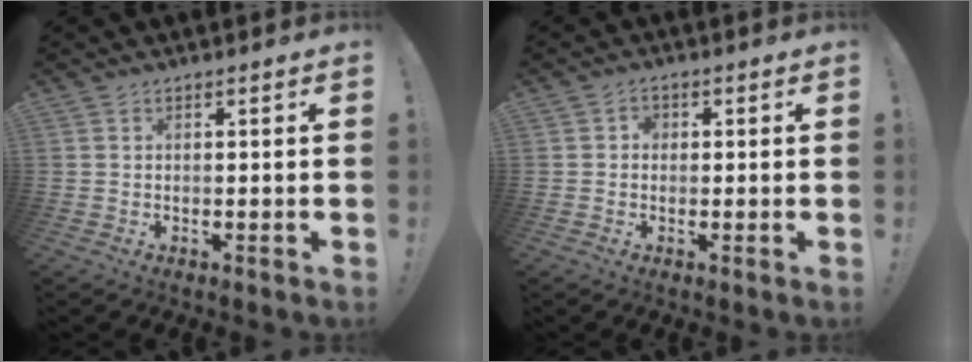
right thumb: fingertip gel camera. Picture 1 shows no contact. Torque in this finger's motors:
{"motor_torque": [0.24, -0.08, 0.19, -0.08, 0.00]}